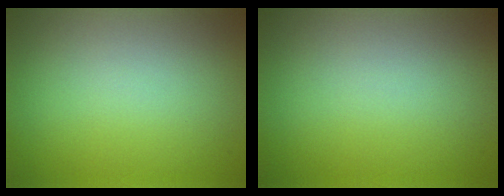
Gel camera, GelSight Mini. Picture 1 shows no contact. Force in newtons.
{"total": 0.0}